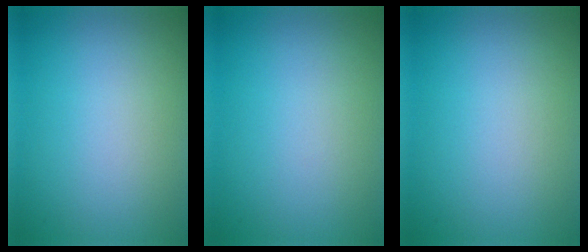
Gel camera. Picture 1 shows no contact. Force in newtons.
{"total": 0.0}
{"total": 0.0}